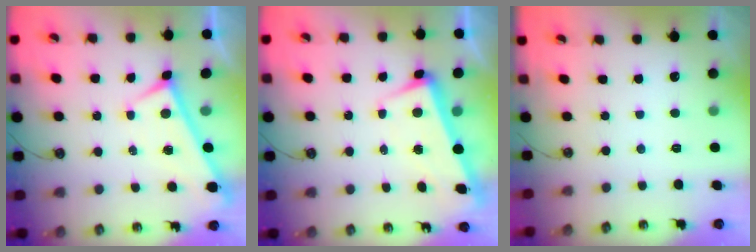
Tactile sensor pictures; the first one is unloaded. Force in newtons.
{"total": 2.0, "press": 1.6, "slide": 1.1}
{"total": 0.0}